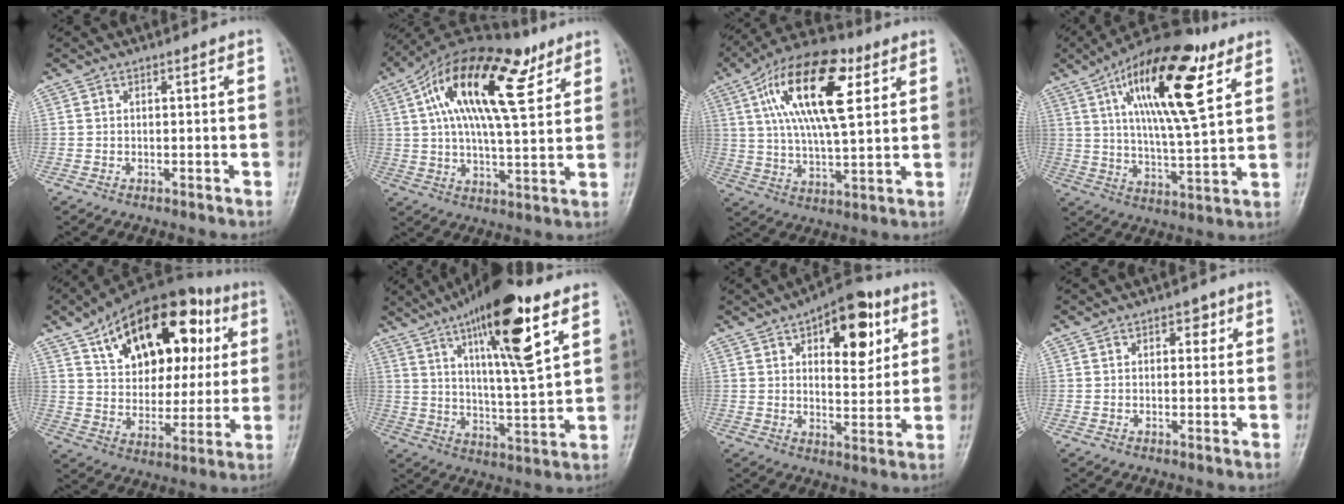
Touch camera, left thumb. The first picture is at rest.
{"total": 21.6, "force": [9.4, 8.5, 17.5], "torque": [-0.286, -0.005, 0.155]}
{"total": 19.4, "force": [6.9, 7.9, 16.3], "torque": [-0.277, -0.001, 0.113]}
{"total": 20.9, "force": [9.3, 6.8, 17.5], "torque": [-0.267, -0.025, 0.150]}
{"total": 24.0, "force": [9.2, 14.2, 17.0], "torque": [-0.214, 0.004, 0.145]}
{"total": 18.6, "force": [9.6, 3.9, 15.5], "torque": [-0.242, -0.037, 0.161]}
{"total": 14.1, "force": [6.0, 7.1, 10.6], "torque": [-0.102, -0.018, 0.083]}
{"total": 2.4, "force": [1.0, 1.6, 1.4], "torque": [0.001, 0.001, 0.008]}